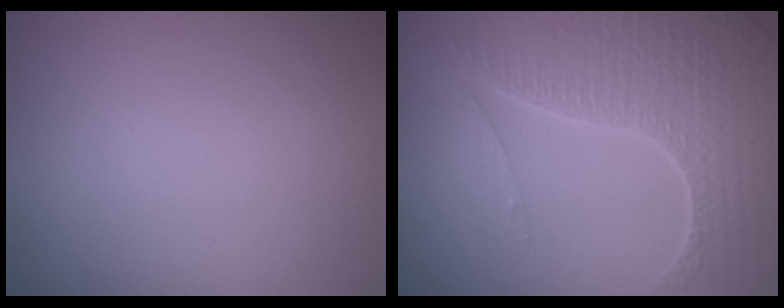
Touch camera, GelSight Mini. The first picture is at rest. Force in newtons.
{"total": 7.5, "press": 5.5, "slide": 5.2}